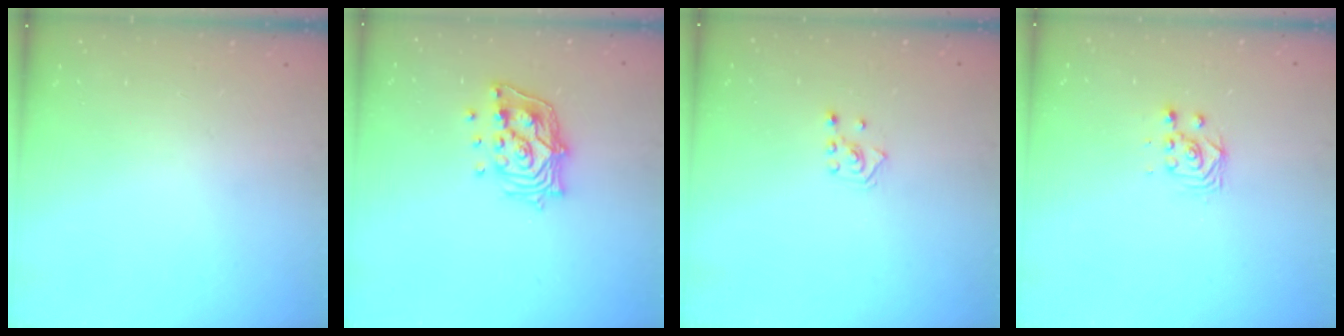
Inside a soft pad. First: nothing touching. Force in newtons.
{"total": 14.0, "press": 13.9, "slide": 1.3}
{"total": 2.8, "press": 2.7, "slide": 0.7}
{"total": 3.0, "press": 3.0, "slide": 0.2}